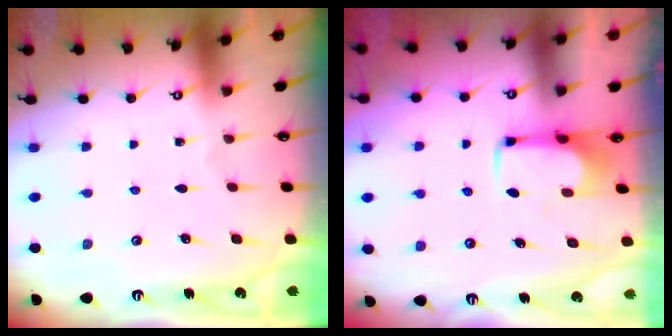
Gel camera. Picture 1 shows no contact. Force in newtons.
{"total": 2.2, "press": 2.1, "slide": 0.4}